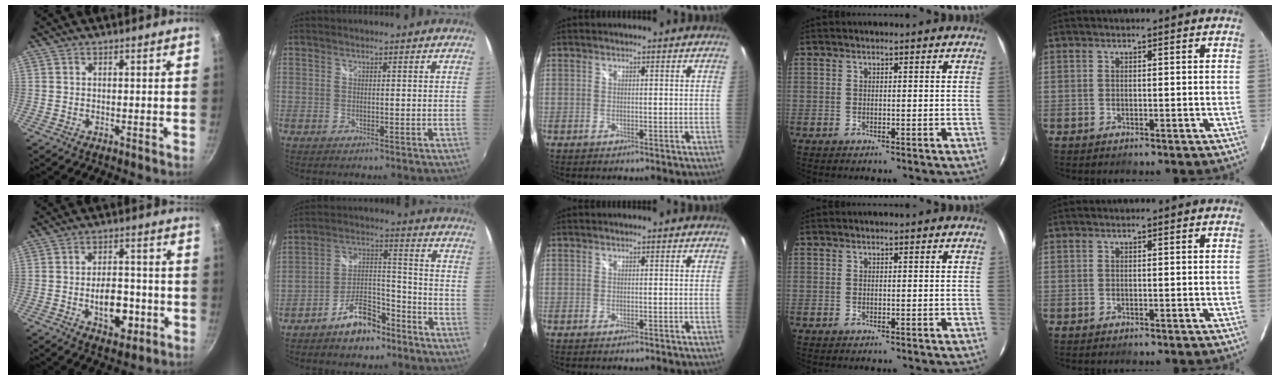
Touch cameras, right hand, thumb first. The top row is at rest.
{"thumb": {"total": 10.2, "force": [-2.8, 5.9, 7.8], "torque": [-0.090, 0.014, -0.040]}, "index": {"total": 10.1, "force": [-7.3, 4.4, 5.2], "torque": [-0.093, 0.035, -0.116]}}